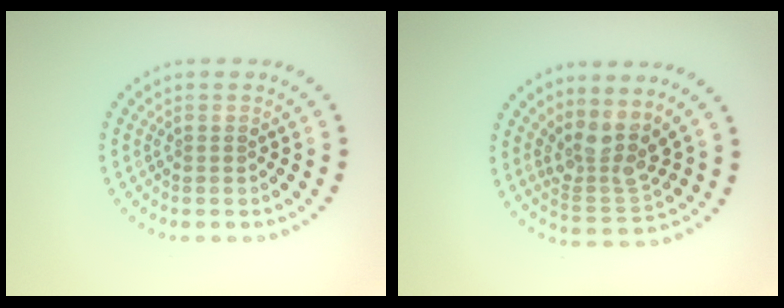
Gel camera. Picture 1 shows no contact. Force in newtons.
{"total": 3.6, "press": 2.8, "slide": 2.3}